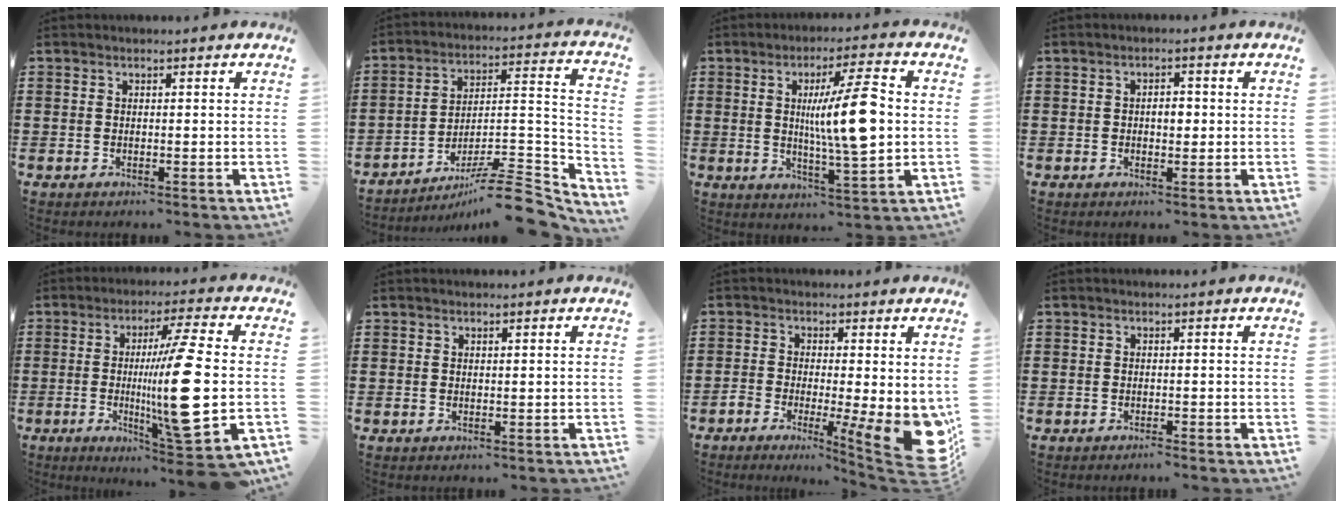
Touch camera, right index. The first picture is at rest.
{"total": 10.5, "force": [-8.4, 1.7, 6.1], "torque": [-0.085, 0.023, -0.159]}
{"total": 11.3, "force": [1.0, 1.9, 11.1], "torque": [-0.183, -0.002, 0.010]}
{"total": 2.5, "force": [-0.1, 1.3, 2.2], "torque": [-0.033, 0.002, -0.006]}
{"total": 15.2, "force": [-1.1, 1.0, 15.1], "torque": [-0.271, -0.022, -0.030]}
{"total": 0.7, "force": [0.4, 0.5, 0.0], "torque": [-0.002, 0.002, 0.007]}
{"total": 8.7, "force": [-2.8, 2.8, 7.7], "torque": [-0.113, -0.014, -0.043]}
{"total": 0.8, "force": [-0.8, 0.0, 0.0], "torque": [-0.003, 0.001, -0.018]}